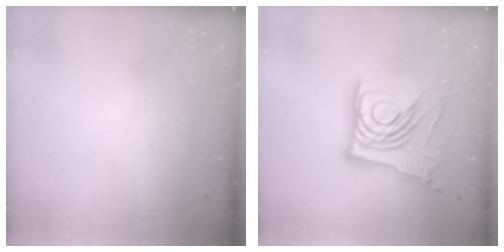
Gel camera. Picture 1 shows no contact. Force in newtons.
{"total": 15.8, "press": 15.7, "slide": 1.5}